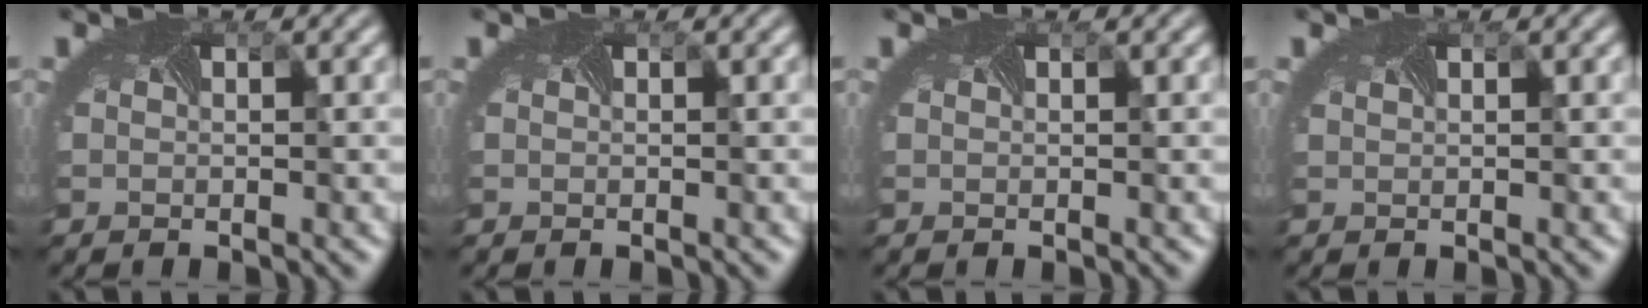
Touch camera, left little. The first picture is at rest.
{"total": 0.6, "force": [0.4, 0.2, 0.4], "torque": [-0.002, 0.003, 0.004]}
{"total": 0.9, "force": [0.7, 0.2, 0.6], "torque": [-0.003, 0.004, 0.005]}
{"total": 1.2, "force": [0.9, 0.3, 0.7], "torque": [-0.010, 0.005, 0.009]}